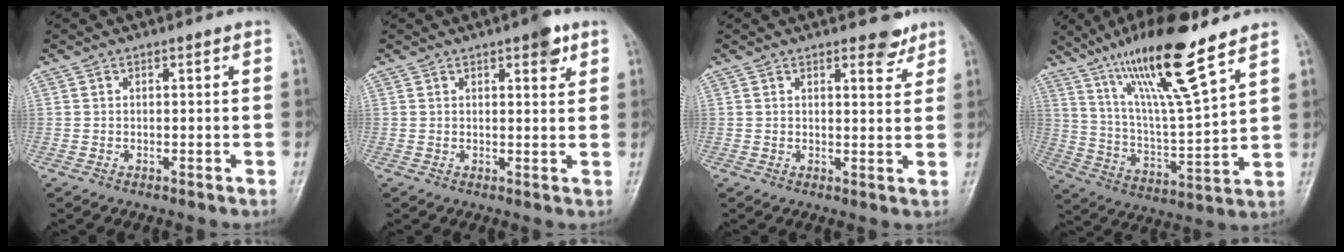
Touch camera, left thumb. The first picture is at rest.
{"total": 4.0, "force": [2.3, 1.5, 3.0], "torque": [-0.027, -0.009, 0.027]}
{"total": 3.7, "force": [2.8, 1.5, 1.9], "torque": [-0.008, -0.019, 0.036]}
{"total": 18.7, "force": [12.5, 2.5, 13.8], "torque": [-0.231, -0.061, 0.230]}